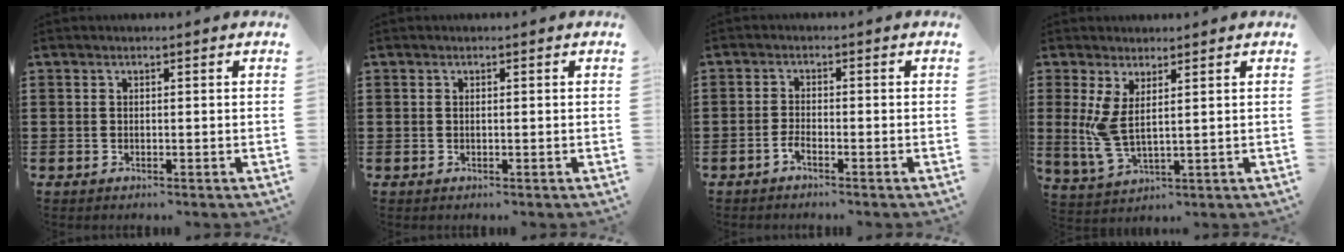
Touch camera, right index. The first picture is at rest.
{"total": 0.0}
{"total": 1.8, "force": [-1.4, 0.2, 1.1], "torque": [-0.022, -0.003, -0.026]}
{"total": 5.3, "force": [2.1, 1.2, 4.7], "torque": [-0.125, -0.015, 0.034]}